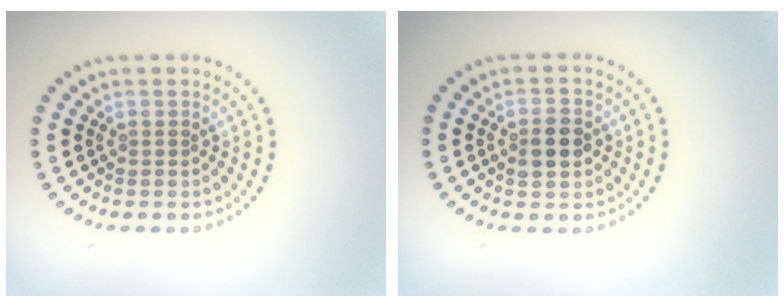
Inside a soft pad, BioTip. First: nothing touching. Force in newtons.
{"total": 2.9, "press": 2.9, "slide": 0.0}